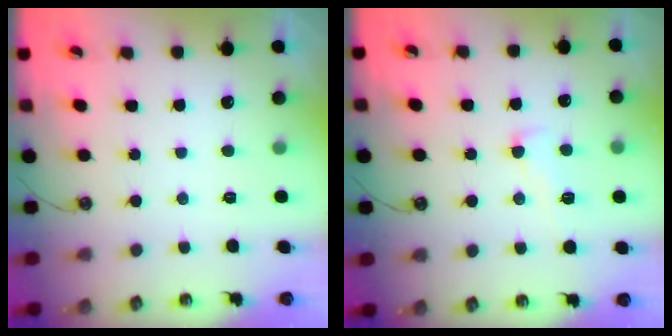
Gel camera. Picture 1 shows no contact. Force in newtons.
{"total": 1.2, "press": 0.9, "slide": 0.8}